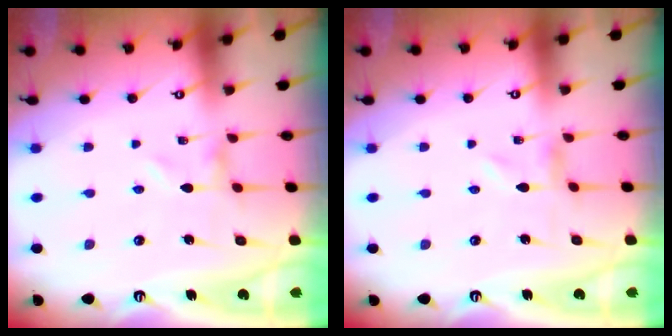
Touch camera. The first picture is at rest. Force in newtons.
{"total": 0.0}